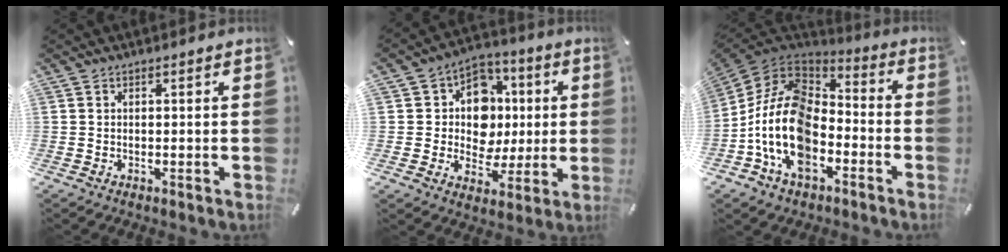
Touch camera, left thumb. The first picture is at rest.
{"total": 13.0, "force": [0.9, 11.4, 6.1], "torque": [-0.092, 0.002, 0.026]}
{"total": 18.4, "force": [-7.4, 12.4, 11.5], "torque": [-0.249, 0.034, -0.132]}